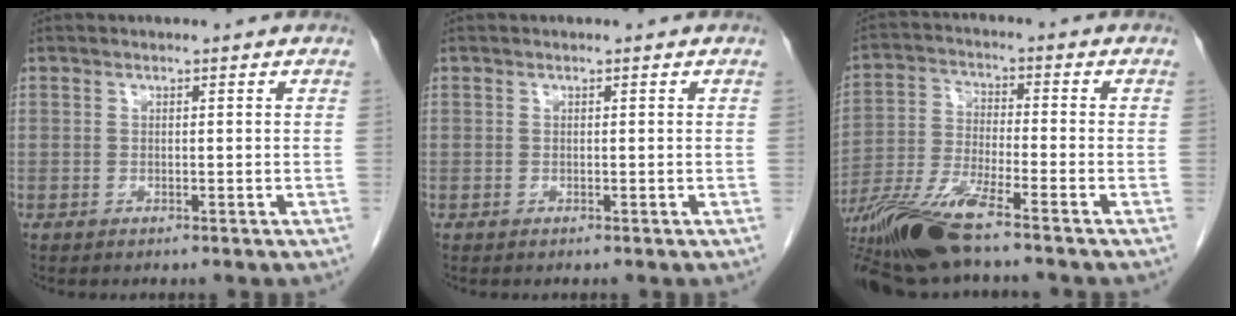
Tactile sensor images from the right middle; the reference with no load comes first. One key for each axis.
{"total": 0.0}
{"total": 11.4, "fx": -8.6, "fy": 0.6, "fz": 7.6, "tx": -0.152, "ty": -0.025, "tz": -0.160}